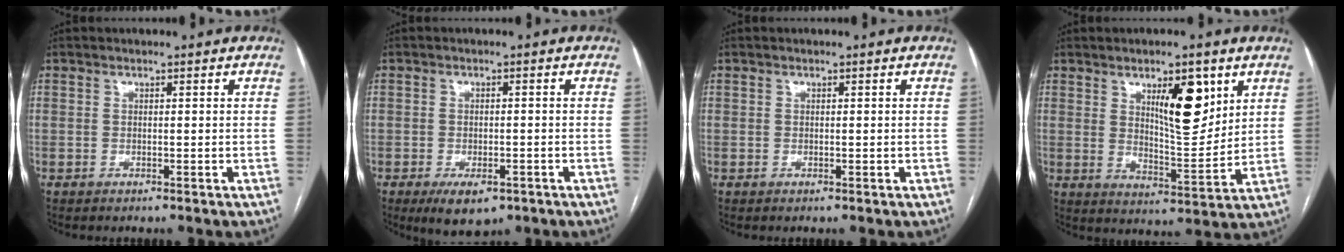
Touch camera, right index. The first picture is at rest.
{"total": 4.7, "force": [-2.6, 2.8, 2.8], "torque": [-0.036, -0.002, -0.028]}
{"total": 0.0}
{"total": 9.9, "force": [4.6, 2.8, 8.3], "torque": [-0.133, -0.007, 0.080]}